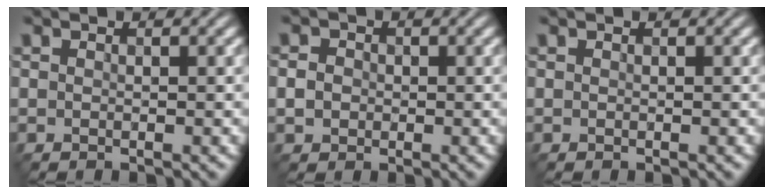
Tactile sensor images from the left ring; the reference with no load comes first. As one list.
[{"total": 1.7, "force": [-0.2, 1.5, 0.7], "torque": [-0.011, -0.002, -0.006]}, {"total": 0.0}]